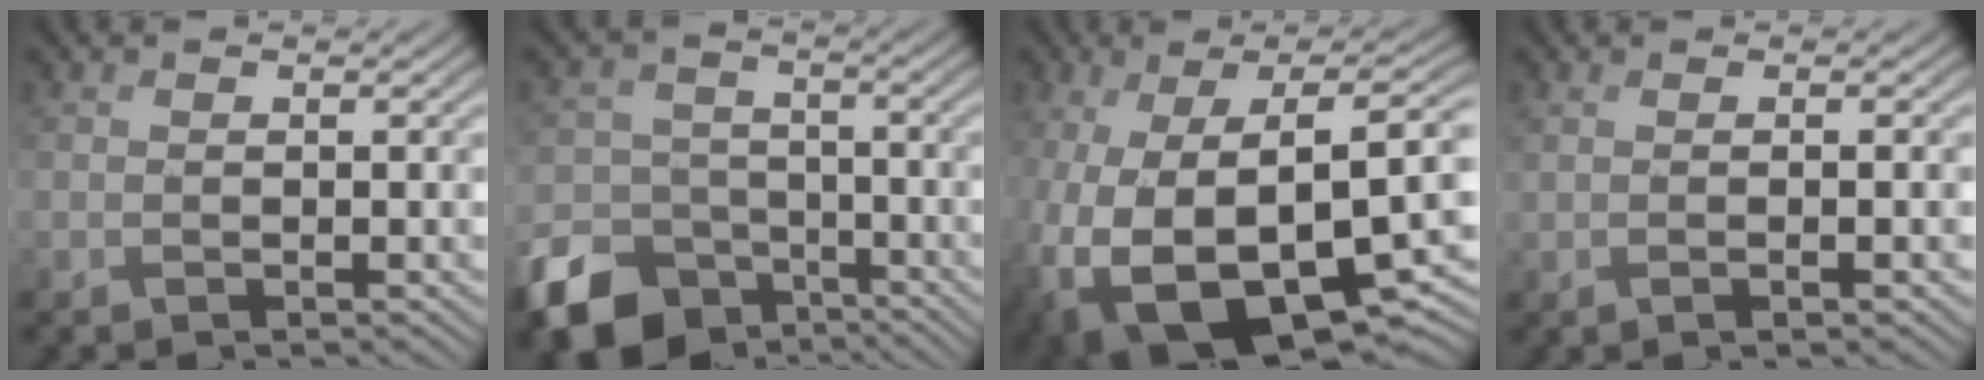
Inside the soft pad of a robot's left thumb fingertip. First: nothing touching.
{"total": 11.8, "force": [-7.5, 8.0, 4.5], "torque": [-0.121, -0.034, -0.132]}
{"total": 17.5, "force": [-4.8, 9.8, 13.7], "torque": [-0.261, -0.038, -0.040]}
{"total": 2.4, "force": [0.1, 0.6, 2.3], "torque": [-0.032, 0.003, -0.003]}